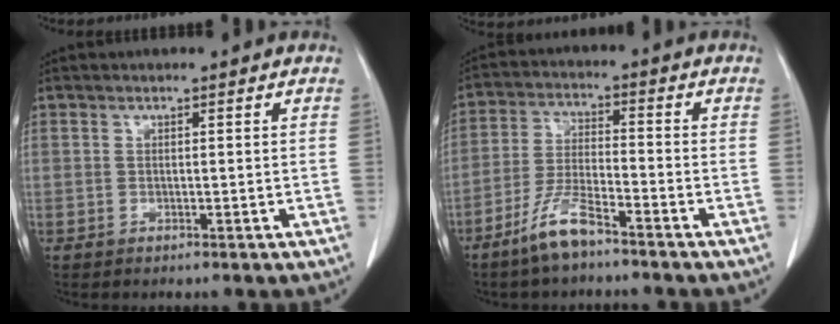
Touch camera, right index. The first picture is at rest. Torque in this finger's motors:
{"motor_torque": [0.47, -0.41, 0.16, 0.08]}